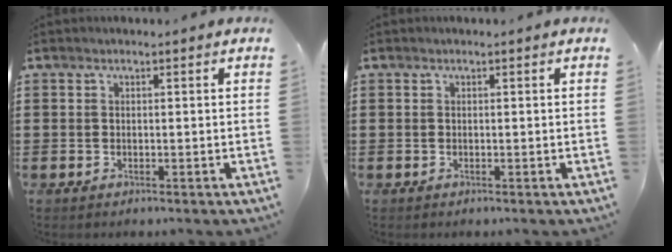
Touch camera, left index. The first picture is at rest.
{"total": 0.0}